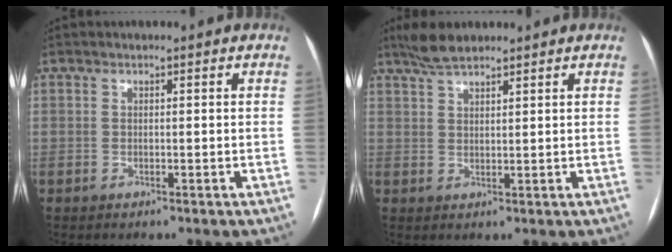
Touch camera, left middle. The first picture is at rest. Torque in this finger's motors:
{"motor_torque": [0.04, -0.02, 0.03, 0.00]}